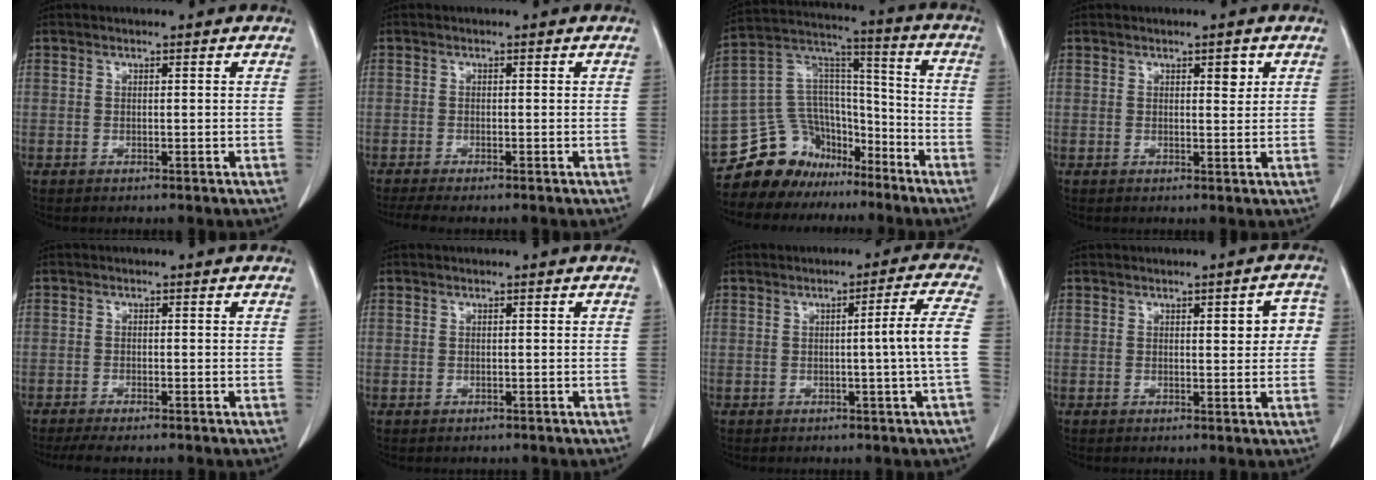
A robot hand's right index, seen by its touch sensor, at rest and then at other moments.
{"total": 4.0, "force": [-3.3, 0.2, 2.1], "torque": [-0.032, -0.010, -0.054]}
{"total": 14.7, "force": [-11.3, 9.0, 3.0], "torque": [-0.059, 0.090, -0.192]}
{"total": 1.8, "force": [0.9, 0.7, 1.4], "torque": [-0.017, -0.002, 0.012]}
{"total": 4.3, "force": [-3.6, 0.6, 2.2], "torque": [-0.030, -0.009, -0.051]}
{"total": 0.7, "force": [-0.3, 0.6, -0.1], "torque": [-0.002, 0.007, -0.005]}
{"total": 5.8, "force": [-0.7, -1.6, 5.5], "torque": [-0.073, 0.001, -0.009]}
{"total": 4.2, "force": [0.9, 1.4, 3.9], "torque": [-0.041, 0.012, 0.010]}